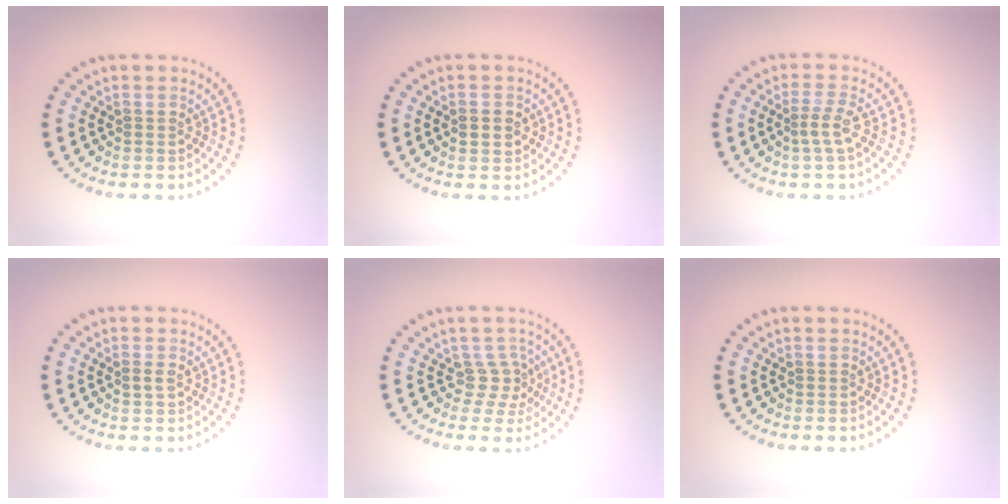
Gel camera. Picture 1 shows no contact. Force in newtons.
{"total": 1.5, "press": 1.5, "slide": 0.1}
{"total": 1.9, "press": 1.4, "slide": 1.3}
{"total": 0.9, "press": 0.9, "slide": 0.0}
{"total": 2.2, "press": 1.5, "slide": 1.6}
{"total": 0.0}